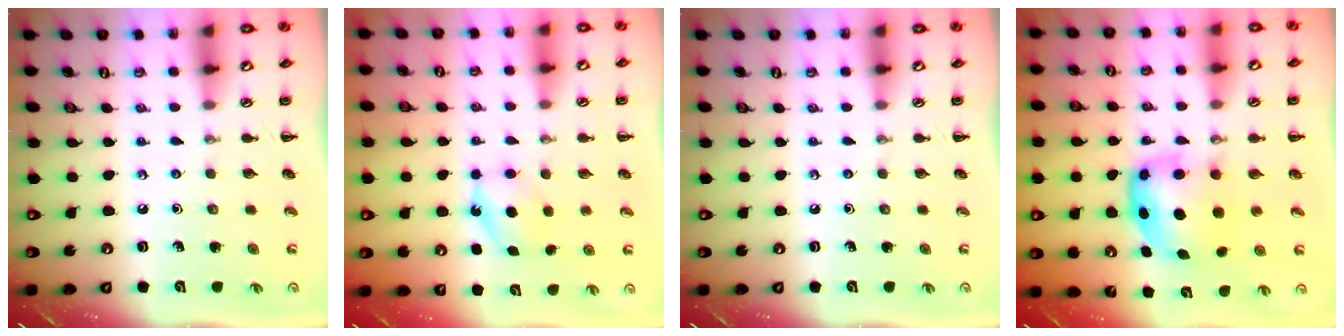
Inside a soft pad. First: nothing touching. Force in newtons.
{"total": 5.9, "press": 5.7, "slide": 1.4}
{"total": 0.0}
{"total": 5.8, "press": 5.7, "slide": 0.7}